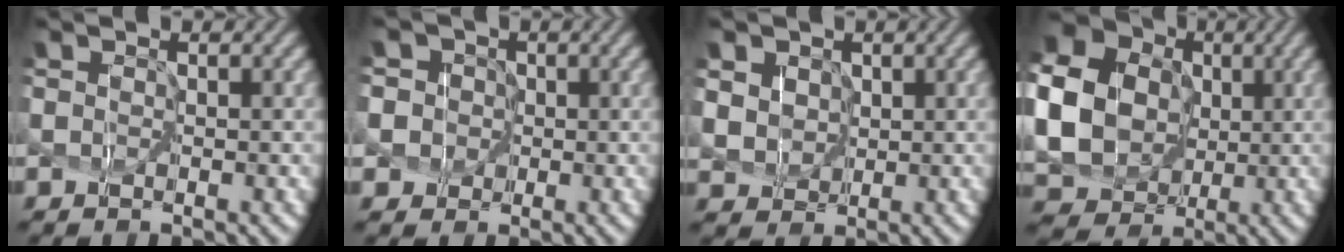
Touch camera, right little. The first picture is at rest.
{"total": 5.7, "force": [0.0, 5.5, 1.5], "torque": [-0.061, 0.027, -0.018]}
{"total": 7.2, "force": [3.2, 5.7, 3.2], "torque": [-0.093, 0.019, 0.053]}
{"total": 16.3, "force": [1.9, 14.9, 6.2], "torque": [-0.208, 0.008, 0.014]}